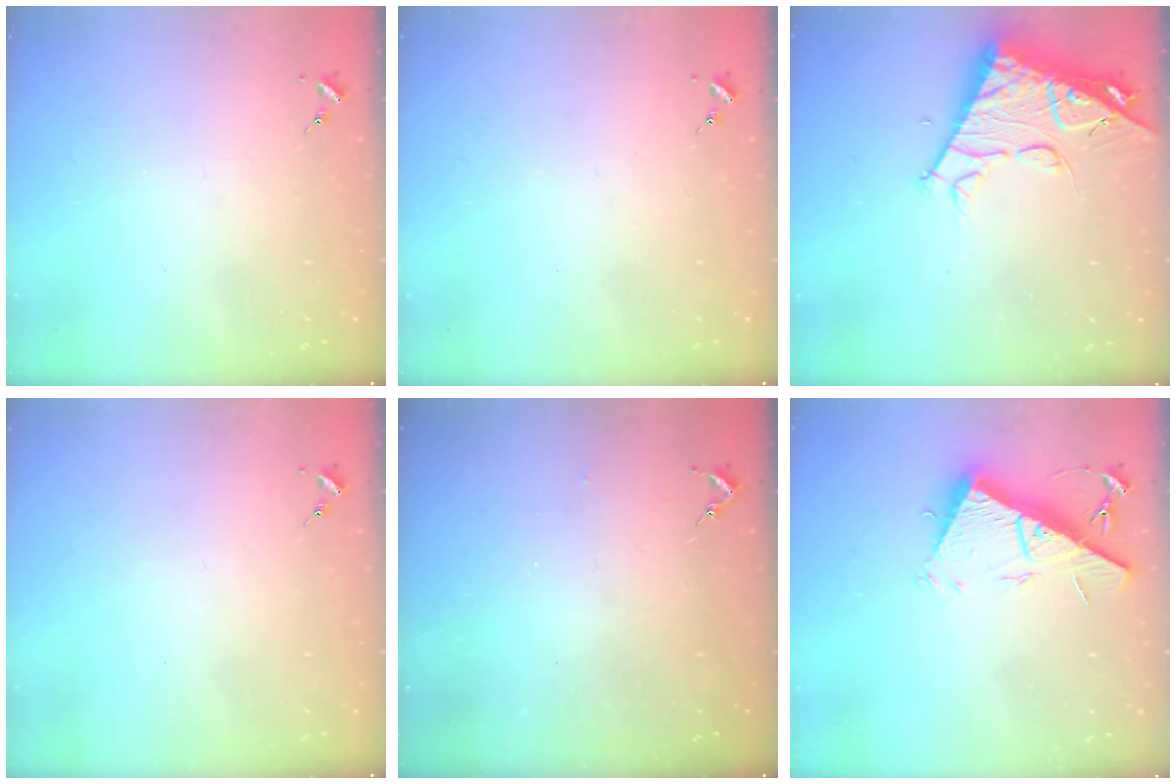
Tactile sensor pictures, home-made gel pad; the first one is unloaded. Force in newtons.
{"total": 0.0}
{"total": 13.9, "press": 13.8, "slide": 1.4}
{"total": 0.0}
{"total": 2.6, "press": 2.5, "slide": 0.3}
{"total": 17.5, "press": 17.5, "slide": 0.4}